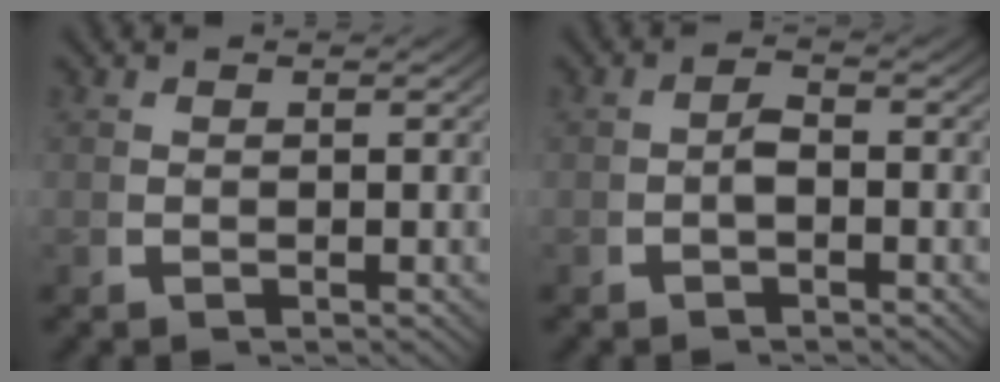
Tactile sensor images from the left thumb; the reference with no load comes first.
{"total": 1.7, "force": [-0.9, 0.8, 1.1], "torque": [-0.020, -0.004, -0.016]}